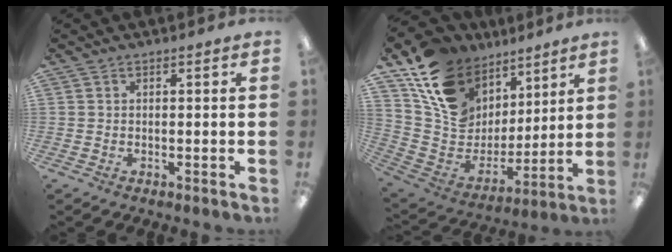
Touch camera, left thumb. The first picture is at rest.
{"total": 17.2, "force": [10.3, 12.1, 6.7], "torque": [-0.138, -0.056, 0.201]}